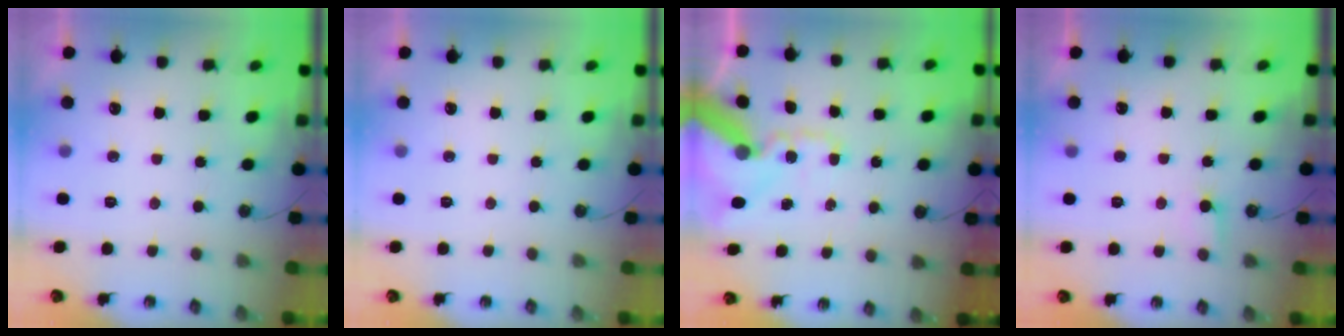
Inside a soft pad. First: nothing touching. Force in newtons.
{"total": 0.0}
{"total": 15.3, "press": 15.1, "slide": 2.4}
{"total": 4.7, "press": 4.6, "slide": 0.4}